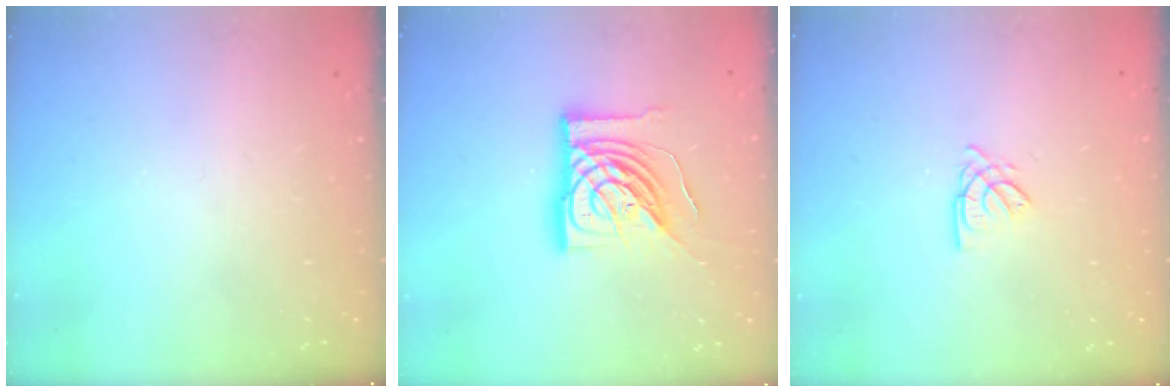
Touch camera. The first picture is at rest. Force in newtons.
{"total": 18.1, "press": 18.0, "slide": 2.4}
{"total": 2.6, "press": 2.6, "slide": 0.1}